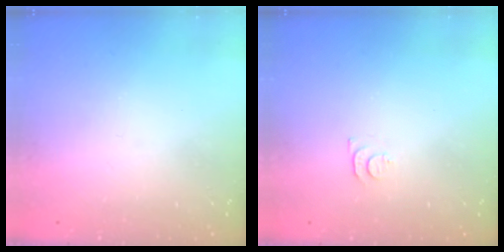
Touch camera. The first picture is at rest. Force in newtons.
{"total": 3.7, "press": 3.6, "slide": 0.4}